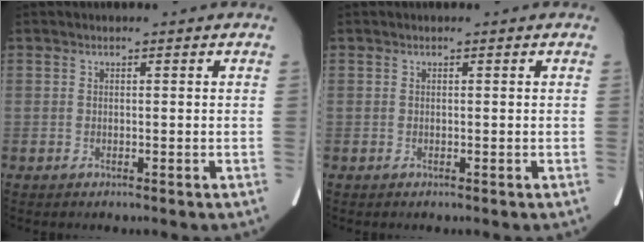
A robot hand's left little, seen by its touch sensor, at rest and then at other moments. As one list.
[{"total": 0.0}]